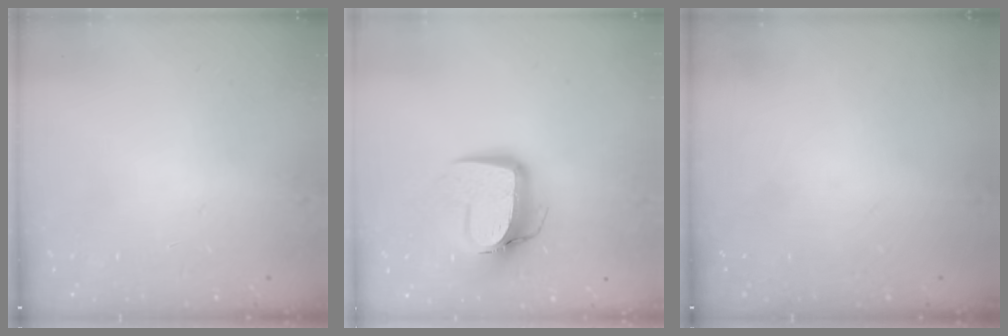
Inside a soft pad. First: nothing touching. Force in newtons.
{"total": 12.5, "press": 12.4, "slide": 1.2}
{"total": 0.0}